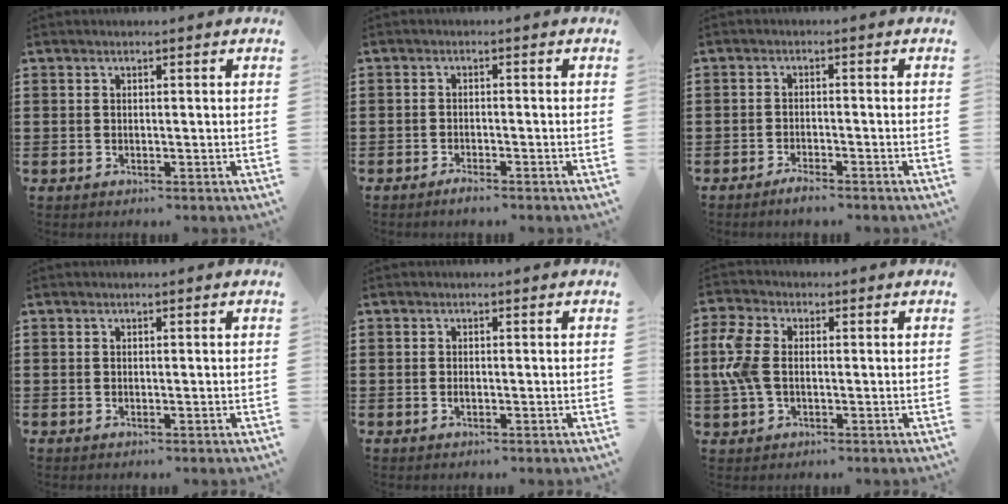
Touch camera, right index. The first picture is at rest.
{"total": 1.4, "force": [-1.4, 0.1, 0.4], "torque": [-0.010, -0.002, -0.025]}
{"total": 1.9, "force": [-1.8, 0.1, 0.6], "torque": [-0.013, 0.001, -0.034]}
{"total": 0.0}
{"total": 0.6, "force": [-0.2, 0.2, 0.5], "torque": [-0.012, -0.004, -0.003]}
{"total": 6.8, "force": [0.2, 4.2, 5.3], "torque": [-0.149, 0.000, -0.008]}